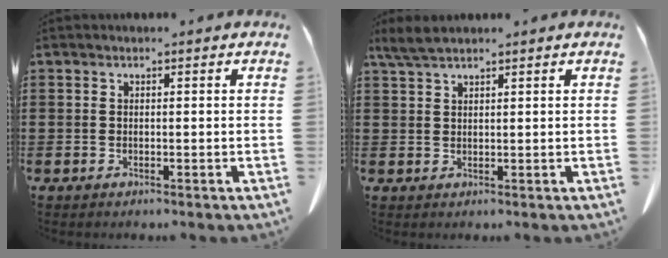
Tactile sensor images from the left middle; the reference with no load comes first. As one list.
[{"total": 3.0, "force": [2.3, 0.6, 1.9], "torque": [-0.042, 0.003, 0.043]}]